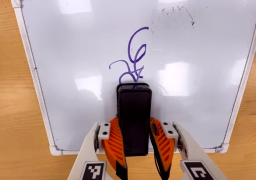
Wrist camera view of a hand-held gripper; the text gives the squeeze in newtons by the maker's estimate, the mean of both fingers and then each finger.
{"total": 9.0, "left": 7.7, "right": 10.4}